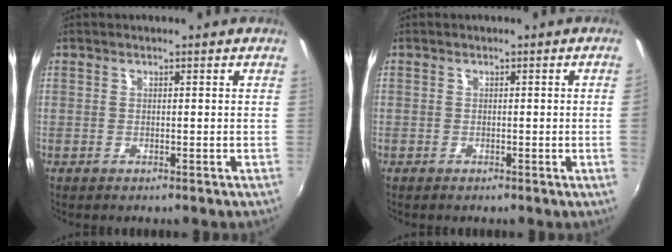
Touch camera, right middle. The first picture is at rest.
{"total": 1.1, "force": [-0.1, -0.7, 0.9], "torque": [-0.011, -0.006, -0.001]}